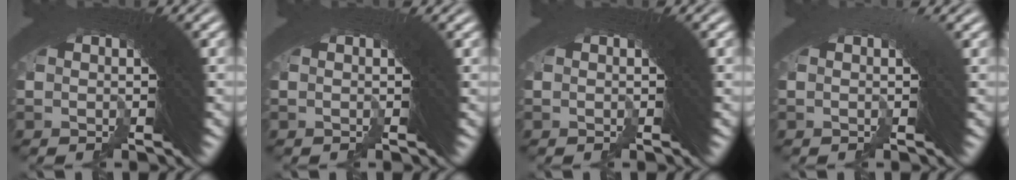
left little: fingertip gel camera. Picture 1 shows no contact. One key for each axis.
{"total": 0.0}
{"total": 0.0}
{"total": 0.9, "fx": 0.1, "fy": 0.2, "fz": 0.8, "tx": 0.011, "ty": 0.018, "tz": -0.012}